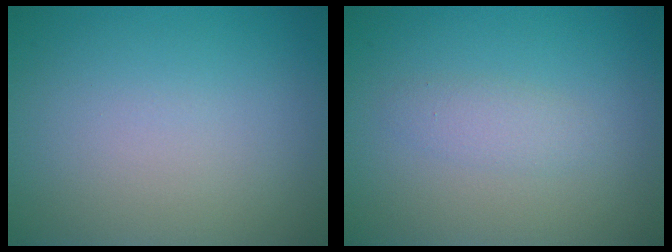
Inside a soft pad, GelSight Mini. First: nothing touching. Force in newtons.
{"total": 1.4, "press": 1.4, "slide": 0.0}